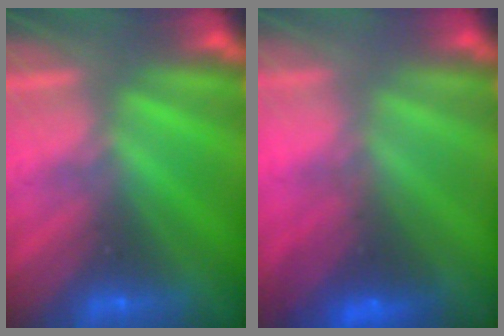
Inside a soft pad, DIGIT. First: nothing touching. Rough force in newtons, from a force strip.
{"total": 2.7}